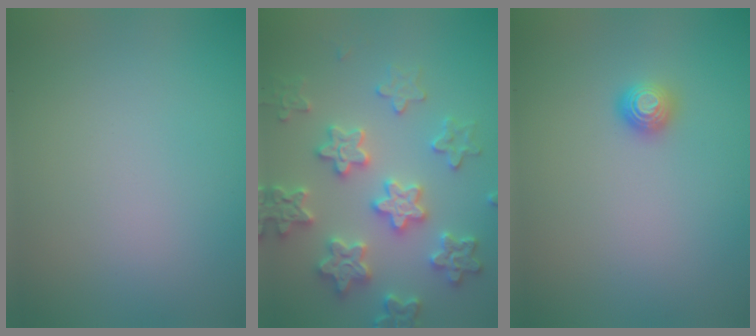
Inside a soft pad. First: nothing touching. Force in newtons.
{"total": 6.1, "press": 6.0, "slide": 1.1}
{"total": 1.1, "press": 1.0, "slide": 0.3}